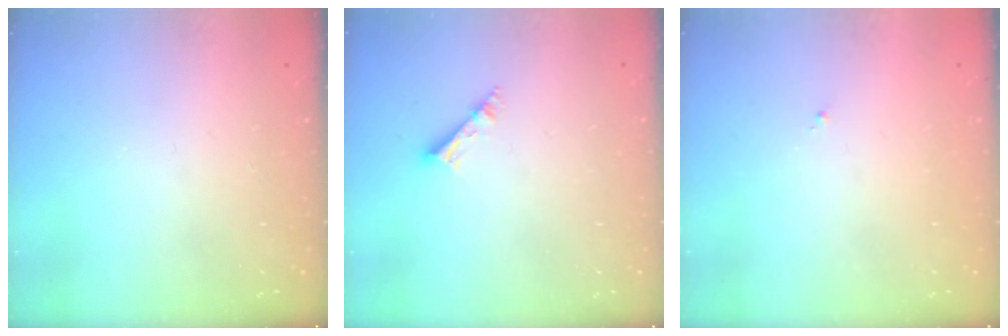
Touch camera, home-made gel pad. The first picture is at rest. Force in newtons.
{"total": 3.9, "press": 3.8, "slide": 0.5}
{"total": 0.8, "press": 0.7, "slide": 0.3}